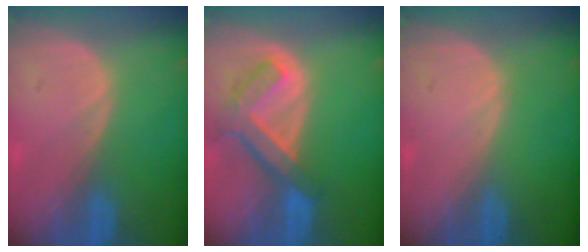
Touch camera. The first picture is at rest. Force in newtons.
{"total": 7.4, "press": 6.4, "slide": 3.7}
{"total": 0.0}